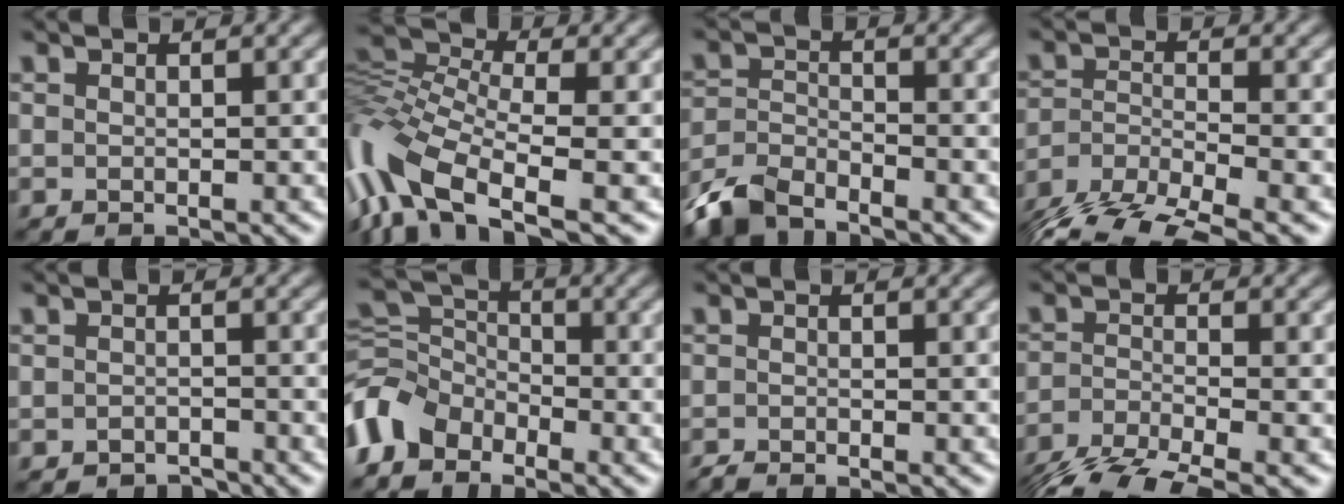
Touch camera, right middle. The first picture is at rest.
{"total": 10.5, "force": [-4.8, 4.8, 8.0], "torque": [-0.175, -0.003, -0.108]}
{"total": 4.8, "force": [-4.2, 1.5, 2.0], "torque": [-0.038, -0.006, -0.093]}
{"total": 8.2, "force": [-6.5, 2.5, 4.3], "torque": [-0.079, -0.017, -0.119]}
{"total": 1.2, "force": [-1.2, 0.4, 0.1], "torque": [0.000, 0.004, -0.020]}
{"total": 5.6, "force": [-3.9, 3.4, 2.2], "torque": [-0.052, 0.003, -0.095]}
{"total": 1.1, "force": [-1.1, 0.0, 0.3], "torque": [-0.001, -0.007, -0.025]}
{"total": 6.6, "force": [-5.2, 1.6, 3.7], "torque": [-0.070, -0.014, -0.100]}